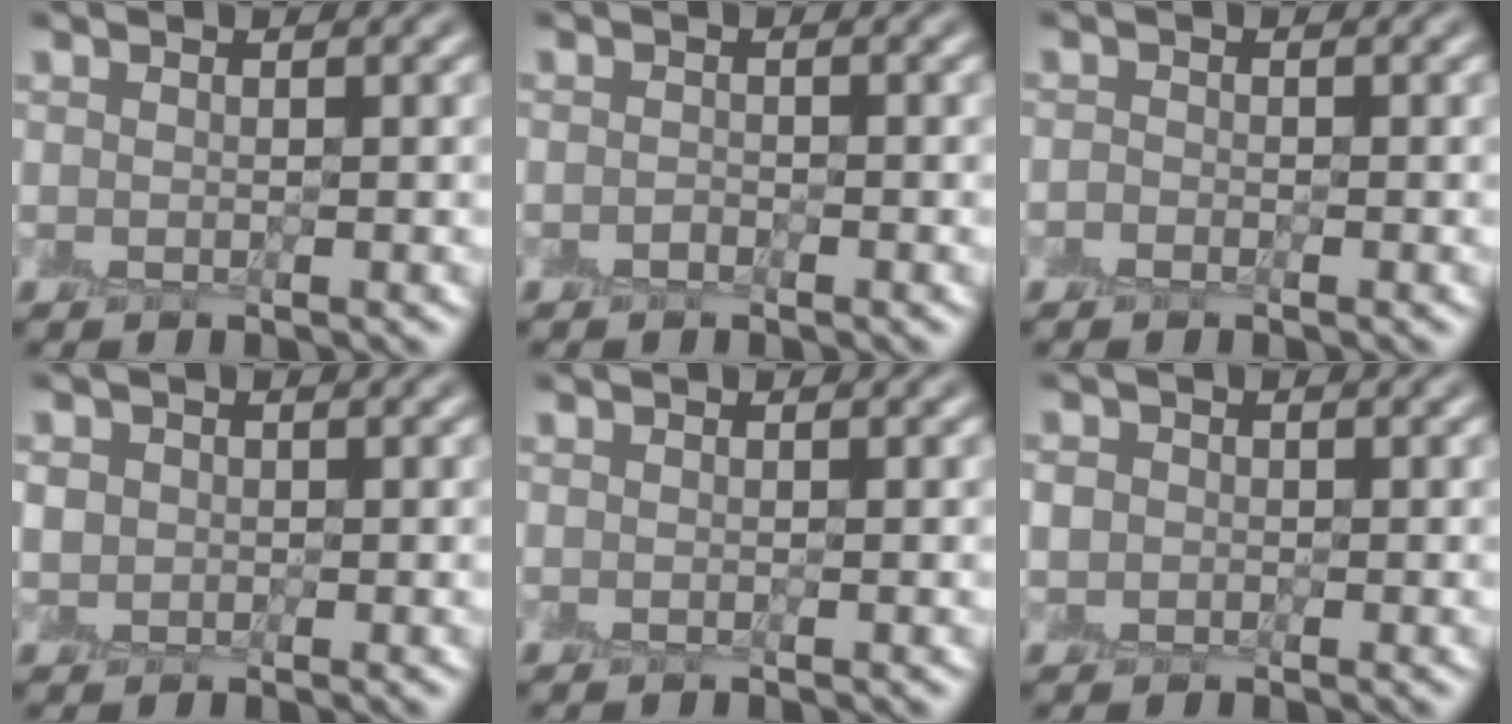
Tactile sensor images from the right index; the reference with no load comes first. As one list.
[{"total": 0.8, "force": [-0.7, 0.4, 0.0], "torque": [0.002, 0.002, -0.009]}, {"total": 0.8, "force": [-0.7, 0.3, -0.1], "torque": [0.006, 0.000, -0.011]}, {"total": 1.6, "force": [-0.1, 1.6, 0.4], "torque": [-0.006, 0.002, 0.000]}, {"total": 0.0}, {"total": 1.5, "force": [-0.4, 1.4, 0.2], "torque": [-0.001, 0.001, -0.008]}]